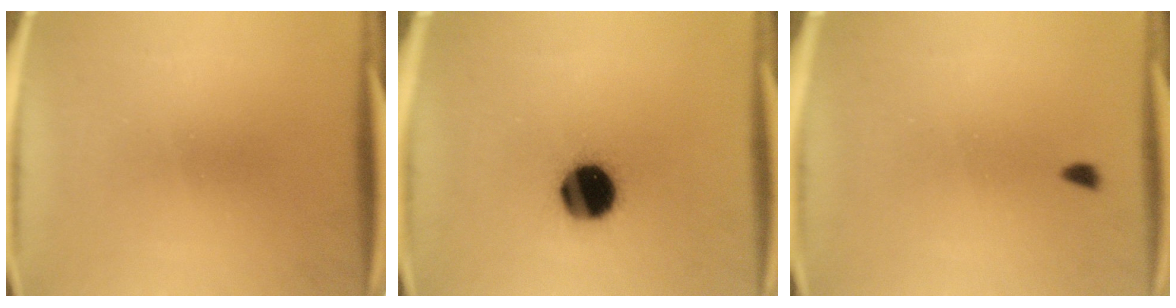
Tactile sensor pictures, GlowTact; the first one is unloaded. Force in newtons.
{"total": 14.9}
{"total": 1.1}